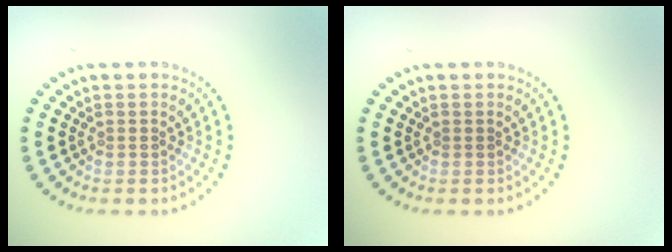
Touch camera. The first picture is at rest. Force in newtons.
{"total": 0.0}